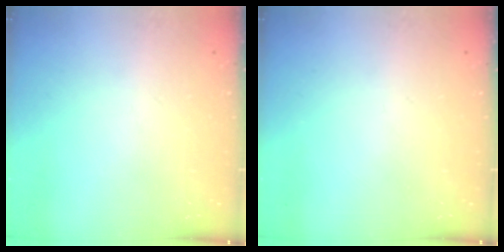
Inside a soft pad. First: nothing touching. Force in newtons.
{"total": 0.0}